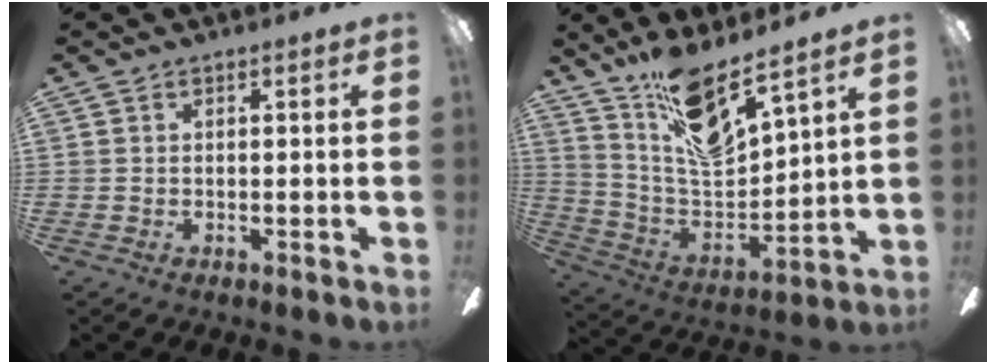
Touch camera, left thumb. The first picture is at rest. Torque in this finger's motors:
{"motor_torque": [1.78, 0.14, 1.45, -1.22, 0.38]}